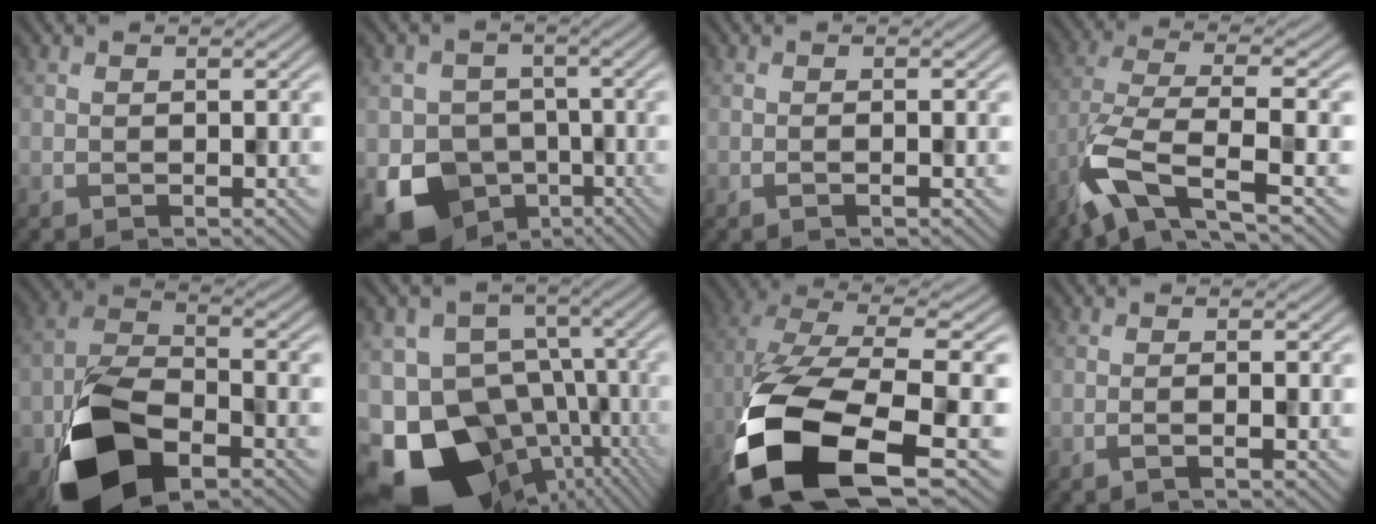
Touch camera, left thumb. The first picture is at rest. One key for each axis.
{"total": 11.7, "fx": -4.9, "fy": 9.8, "fz": 4.2, "tx": -0.090, "ty": -0.044, "tz": -0.106}
{"total": 1.0, "fx": -0.4, "fy": 0.0, "fz": 0.9, "tx": -0.016, "ty": 0.001, "tz": -0.009}
{"total": 10.6, "fx": -4.6, "fy": 3.5, "fz": 8.9, "tx": -0.194, "ty": -0.009, "tz": -0.097}
{"total": 12.5, "fx": -6.3, "fy": 6.7, "fz": 8.5, "tx": -0.181, "ty": -0.013, "tz": -0.122}
{"total": 21.6, "fx": -11.6, "fy": 14.7, "fz": 10.8, "tx": -0.191, "ty": -0.038, "tz": -0.162}
{"total": 18.5, "fx": -7.3, "fy": 8.3, "fz": 14.8, "tx": -0.330, "ty": -0.042, "tz": -0.111}
{"total": 1.6, "fx": -0.5, "fy": 0.1, "fz": 1.5, "tx": -0.024, "ty": 0.004, "tz": -0.015}